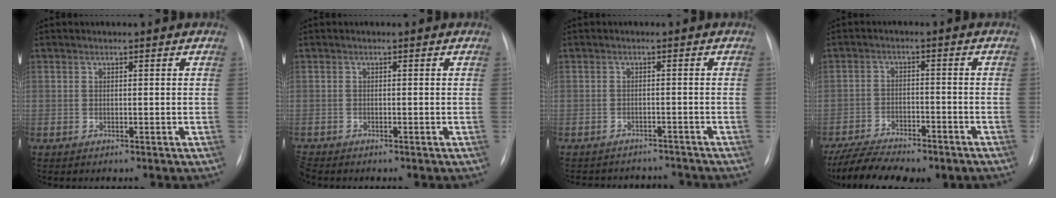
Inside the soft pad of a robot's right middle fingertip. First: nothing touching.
{"total": 1.3, "force": [-1.2, 0.2, 0.2], "torque": [-0.005, -0.005, -0.020]}
{"total": 7.5, "force": [-7.1, 2.1, 0.5], "torque": [-0.006, 0.014, -0.085]}
{"total": 12.2, "force": [-9.8, 3.9, 6.2], "torque": [-0.106, -0.002, -0.147]}